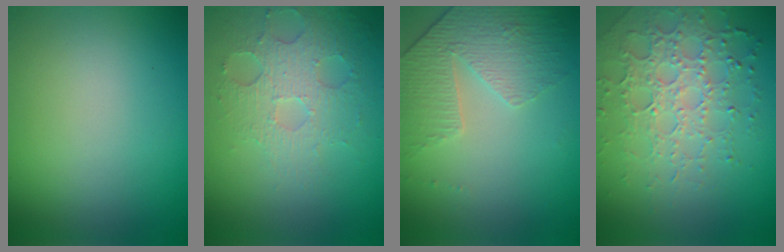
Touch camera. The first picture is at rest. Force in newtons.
{"total": 3.8, "press": 3.3, "slide": 1.9}
{"total": 4.7, "press": 3.2, "slide": 3.4}
{"total": 4.9, "press": 4.2, "slide": 2.4}